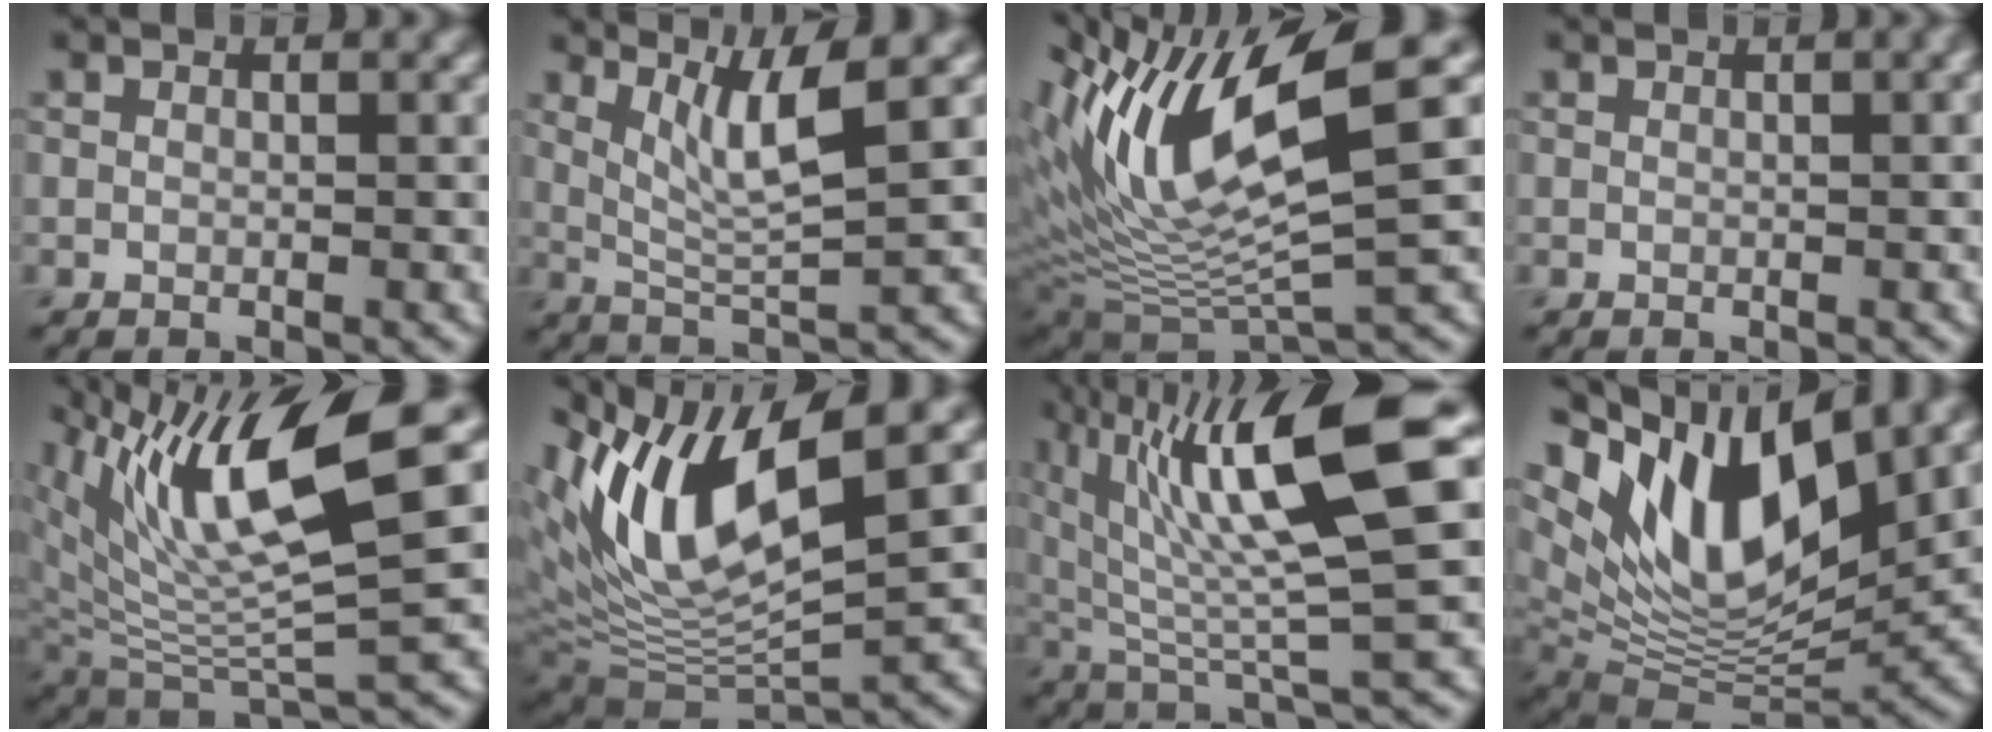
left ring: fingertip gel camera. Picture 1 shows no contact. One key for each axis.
{"total": 4.9, "fx": 2.1, "fy": 0.7, "fz": 4.4, "tx": -0.088, "ty": -0.009, "tz": 0.046}
{"total": 12.5, "fx": 4.2, "fy": 3.4, "fz": 11.3, "tx": -0.215, "ty": 0.007, "tz": 0.084}
{"total": 1.3, "fx": 0.5, "fy": 0.4, "fz": 1.2, "tx": -0.010, "ty": 0.012, "tz": 0.003}
{"total": 11.2, "fx": 5.8, "fy": 2.8, "fz": 9.2, "tx": -0.173, "ty": -0.003, "tz": 0.117}
{"total": 12.1, "fx": 5.0, "fy": 3.6, "fz": 10.4, "tx": -0.200, "ty": 0.001, "tz": 0.096}
{"total": 12.5, "fx": 4.6, "fy": 2.5, "fz": 11.4, "tx": -0.183, "ty": 0.011, "tz": 0.082}
{"total": 13.4, "fx": 5.9, "fy": 5.7, "fz": 10.6, "tx": -0.186, "ty": -0.001, "tz": 0.114}